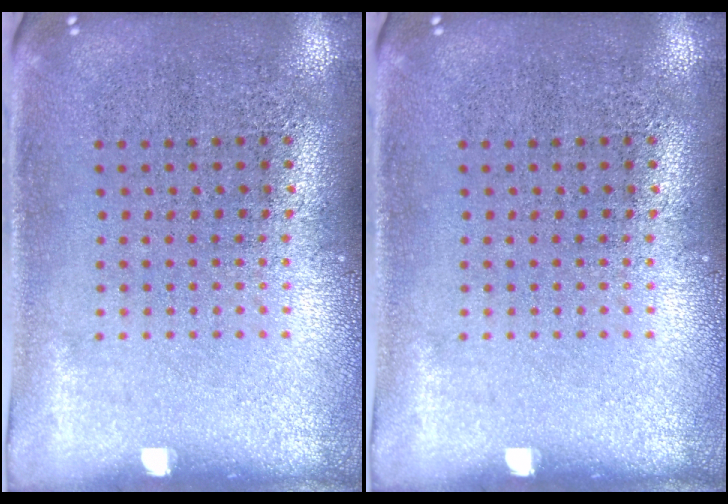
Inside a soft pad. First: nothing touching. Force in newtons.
{"total": 0.0}